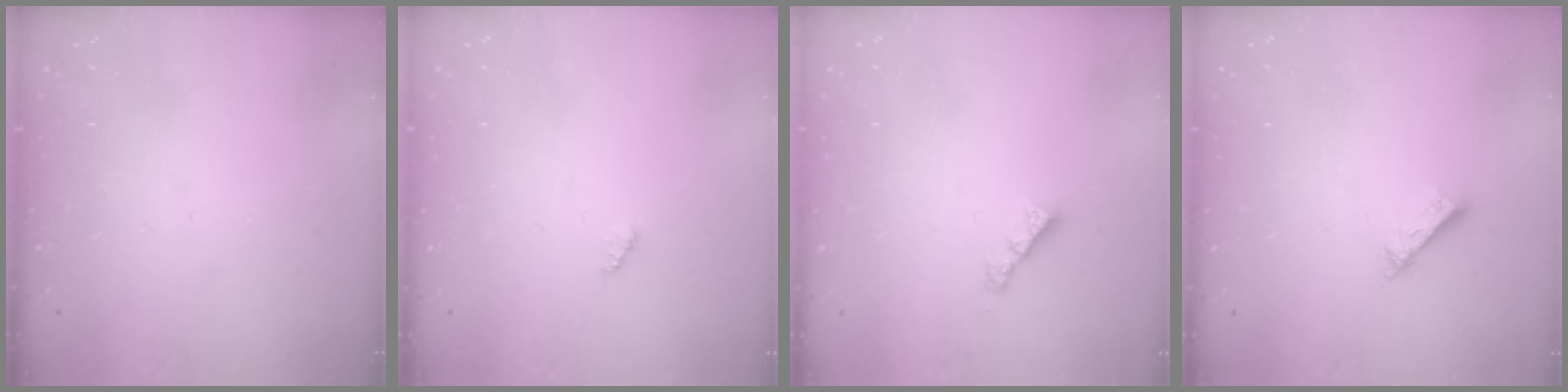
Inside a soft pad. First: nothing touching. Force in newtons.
{"total": 1.3, "press": 1.3, "slide": 0.2}
{"total": 2.6, "press": 2.6, "slide": 0.1}
{"total": 2.6, "press": 2.6, "slide": 0.1}